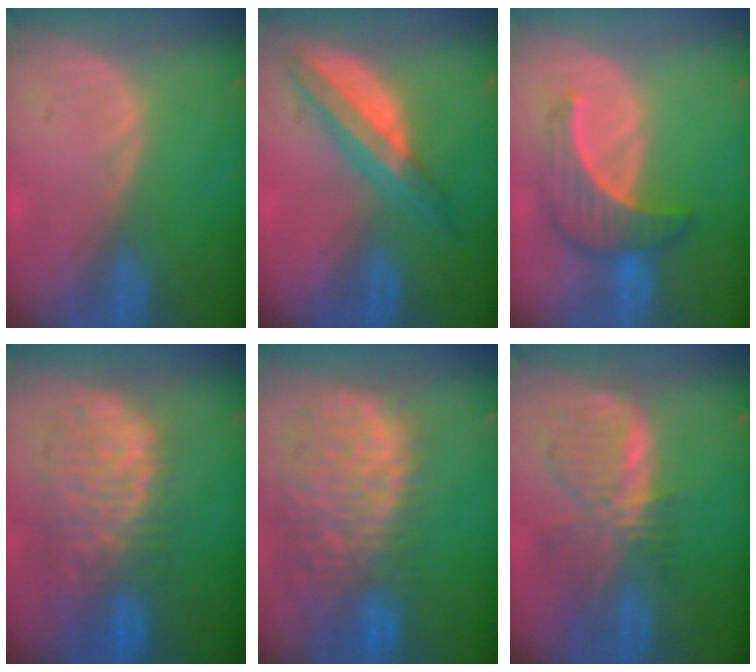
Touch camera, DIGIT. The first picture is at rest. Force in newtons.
{"total": 7.2, "press": 6.2, "slide": 3.6}
{"total": 6.7, "press": 6.7, "slide": 0.7}
{"total": 11.5, "press": 9.7, "slide": 6.3}
{"total": 13.7, "press": 11.1, "slide": 7.9}
{"total": 8.4, "press": 7.3, "slide": 4.0}